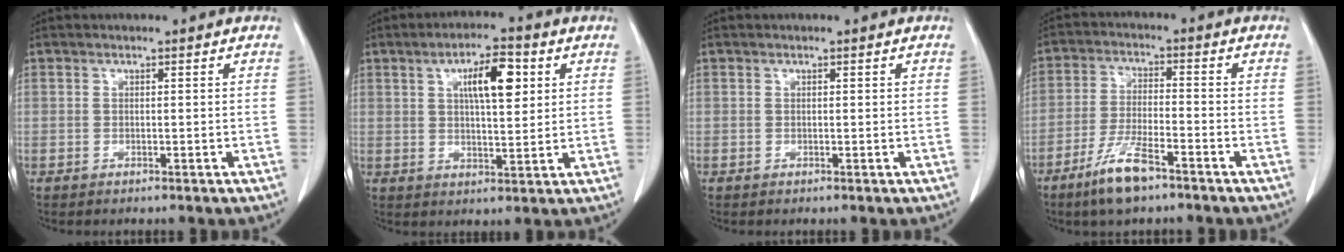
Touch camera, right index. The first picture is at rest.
{"total": 8.1, "force": [2.8, 2.3, 7.2], "torque": [-0.119, 0.009, 0.047]}
{"total": 0.0}
{"total": 7.6, "force": [-5.1, 1.4, 5.4], "torque": [-0.112, -0.011, -0.095]}